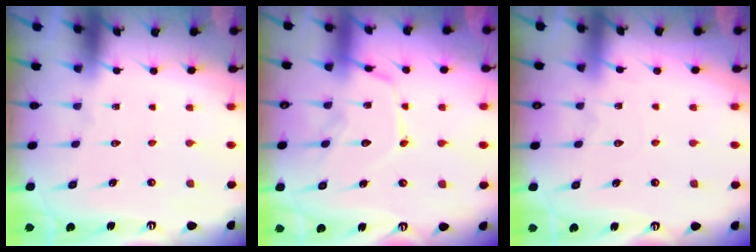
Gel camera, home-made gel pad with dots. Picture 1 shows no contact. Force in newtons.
{"total": 13.4, "press": 13.3, "slide": 1.2}
{"total": 4.2, "press": 4.1, "slide": 0.5}